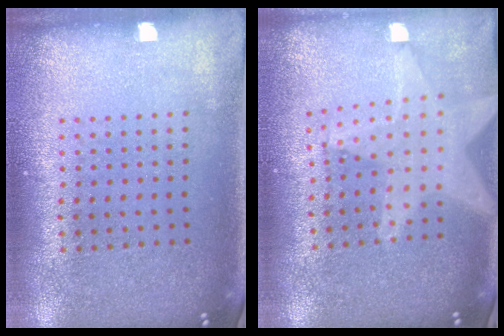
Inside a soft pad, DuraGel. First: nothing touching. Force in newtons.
{"total": 1.8, "press": 1.6, "slide": 0.8}